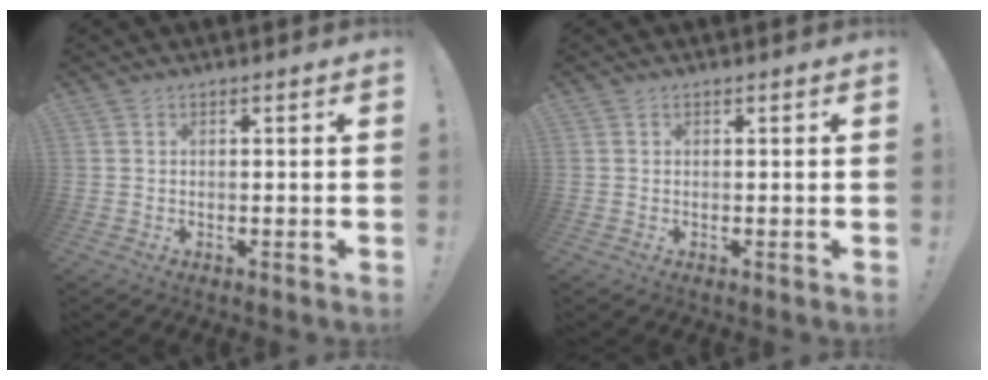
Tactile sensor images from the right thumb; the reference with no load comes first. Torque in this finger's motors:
{"motor_torque": [0.01, 0.12, -0.20, 0.11, 0.07]}